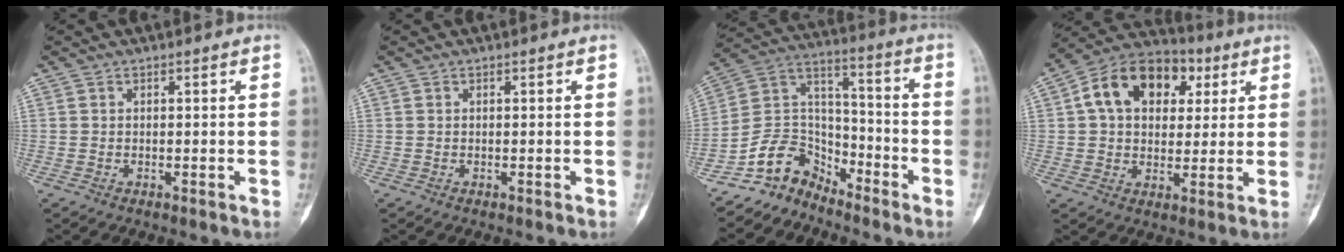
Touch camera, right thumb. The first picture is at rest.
{"total": 0.0}
{"total": 10.3, "force": [-8.4, 5.8, 1.2], "torque": [0.006, 0.105, -0.172]}
{"total": 16.4, "force": [4.9, 11.4, 10.7], "torque": [-0.144, 0.014, 0.072]}